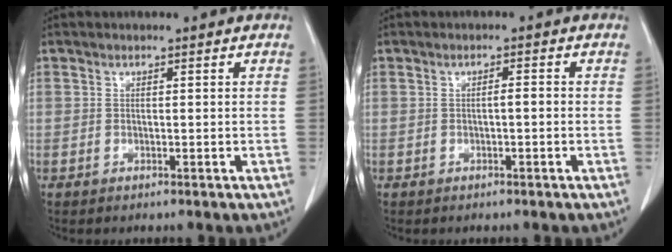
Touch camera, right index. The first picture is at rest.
{"total": 1.2, "force": [-0.2, 0.2, 1.2], "torque": [-0.019, 0.002, -0.003]}